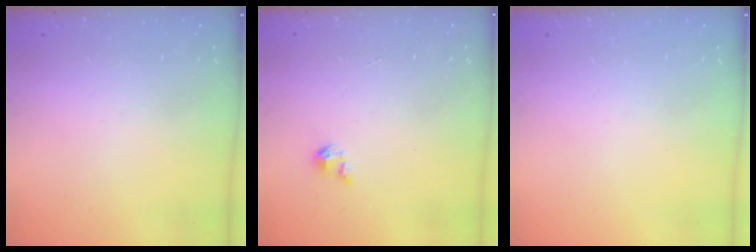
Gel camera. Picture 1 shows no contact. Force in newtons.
{"total": 1.8, "press": 1.8, "slide": 0.1}
{"total": 0.0}